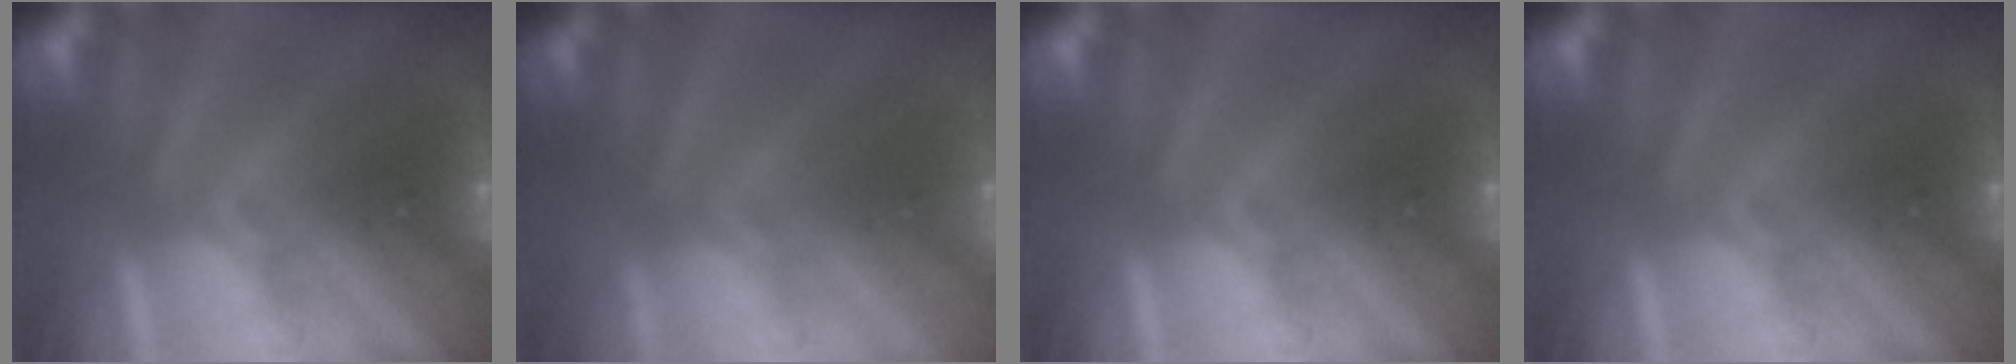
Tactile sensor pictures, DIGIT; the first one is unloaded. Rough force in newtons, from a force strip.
{"total": 2.9}
{"total": 0.0}
{"total": 0.0}